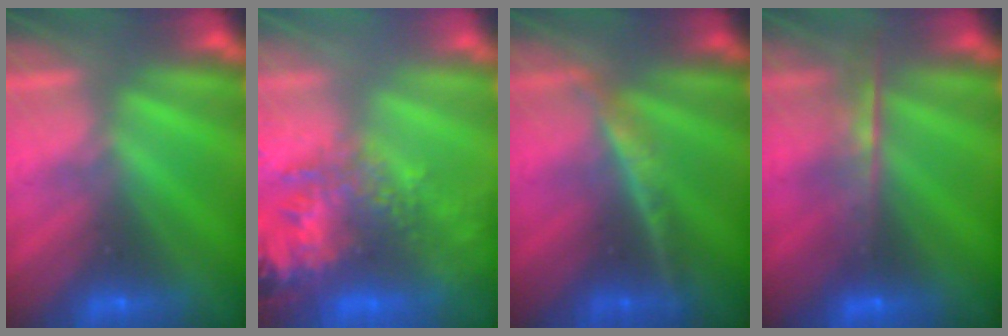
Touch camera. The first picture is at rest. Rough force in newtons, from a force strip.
{"total": 9.5}
{"total": 2.4}
{"total": 8.6}